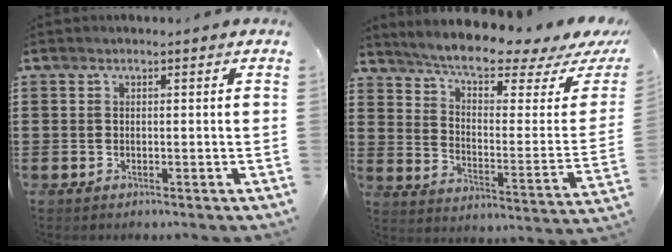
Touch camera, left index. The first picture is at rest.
{"total": 7.3, "force": [6.1, 0.4, 4.0], "torque": [-0.089, -0.051, 0.099]}